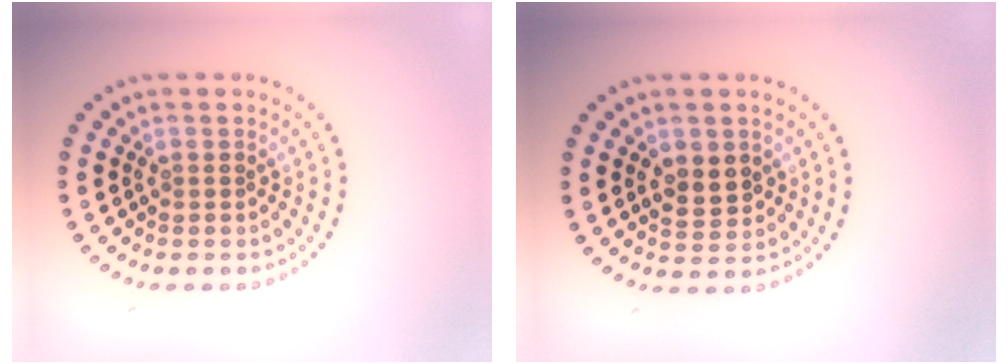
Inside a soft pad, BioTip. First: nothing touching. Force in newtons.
{"total": 2.4, "press": 2.4, "slide": 0.3}